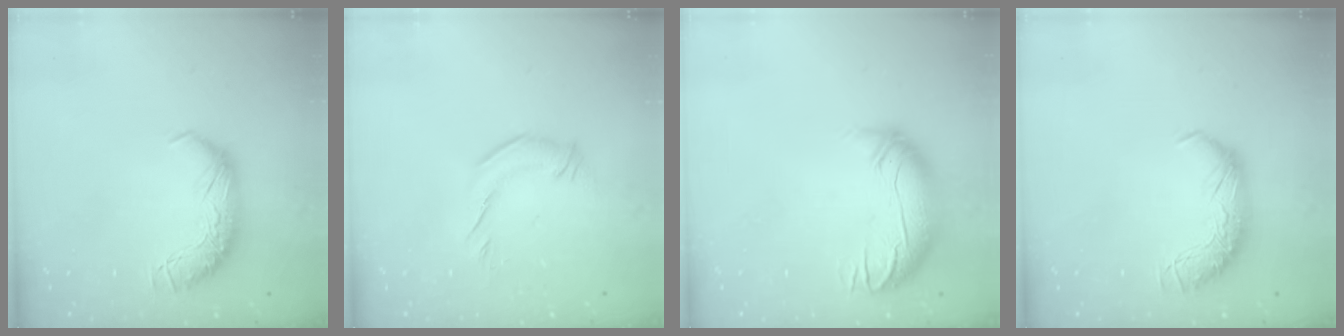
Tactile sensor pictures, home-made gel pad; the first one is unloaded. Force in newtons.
{"total": 2.4, "press": 2.2, "slide": 1.1}
{"total": 3.1, "press": 1.1, "slide": 2.9}
{"total": 0.0}